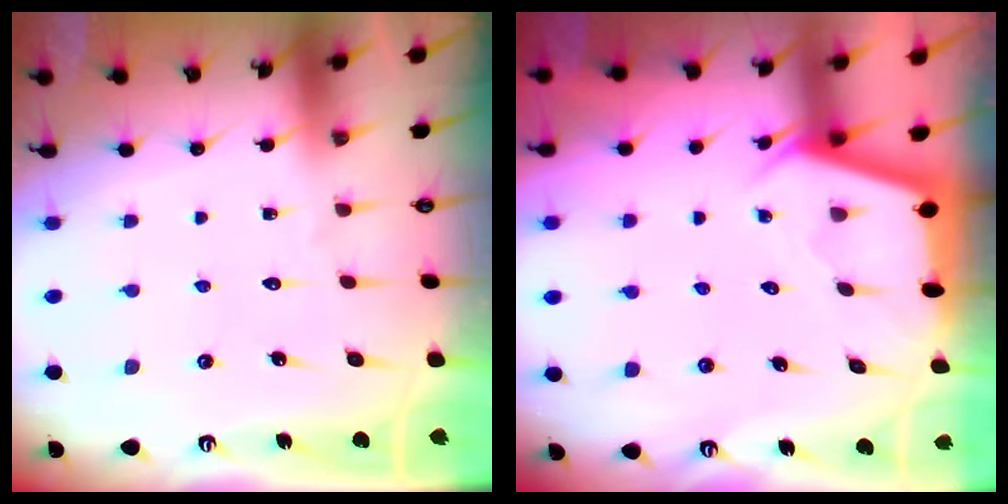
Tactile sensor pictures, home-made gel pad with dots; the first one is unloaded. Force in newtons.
{"total": 2.7, "press": 2.7, "slide": 0.1}